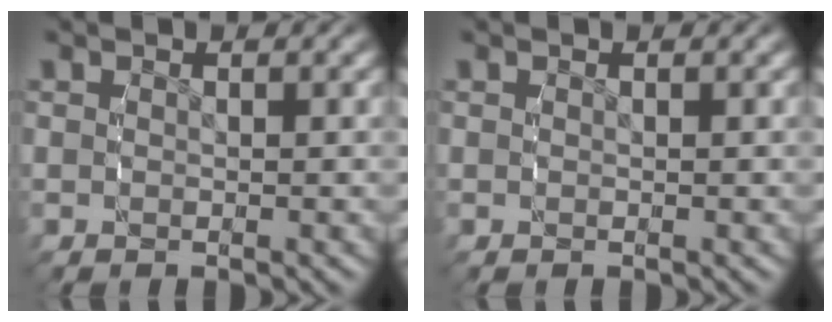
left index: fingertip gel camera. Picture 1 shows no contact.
{"total": 0.0}